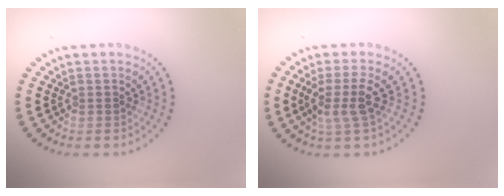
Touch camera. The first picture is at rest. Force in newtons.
{"total": 2.7, "press": 2.1, "slide": 1.6}